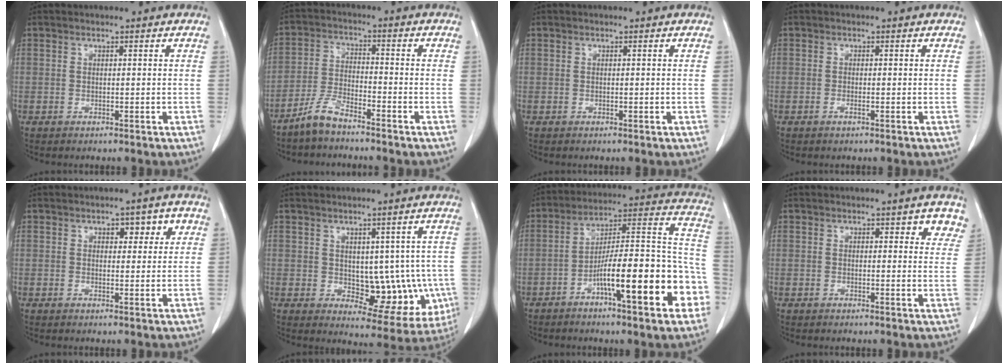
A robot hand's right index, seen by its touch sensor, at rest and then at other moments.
{"total": 5.3, "force": [-4.5, 1.0, 2.6], "torque": [-0.064, -0.010, -0.093]}
{"total": 0.0}
{"total": 0.7, "force": [-0.3, 0.0, 0.6], "torque": [-0.013, -0.001, -0.004]}
{"total": 3.9, "force": [1.6, 2.0, 3.0], "torque": [-0.032, 0.011, 0.021]}
{"total": 10.9, "force": [-0.7, 6.0, 9.0], "torque": [-0.091, 0.009, 0.013]}
{"total": 20.1, "force": [-7.7, 3.7, 18.2], "torque": [-0.218, 0.033, -0.111]}
{"total": 3.7, "force": [2.1, 1.4, 2.6], "torque": [-0.016, -0.001, 0.018]}